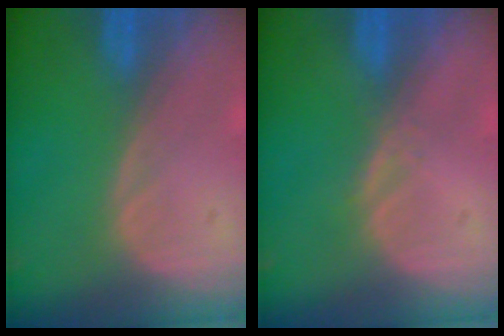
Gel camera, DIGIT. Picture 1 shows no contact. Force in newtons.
{"total": 1.2, "press": 1.0, "slide": 0.7}